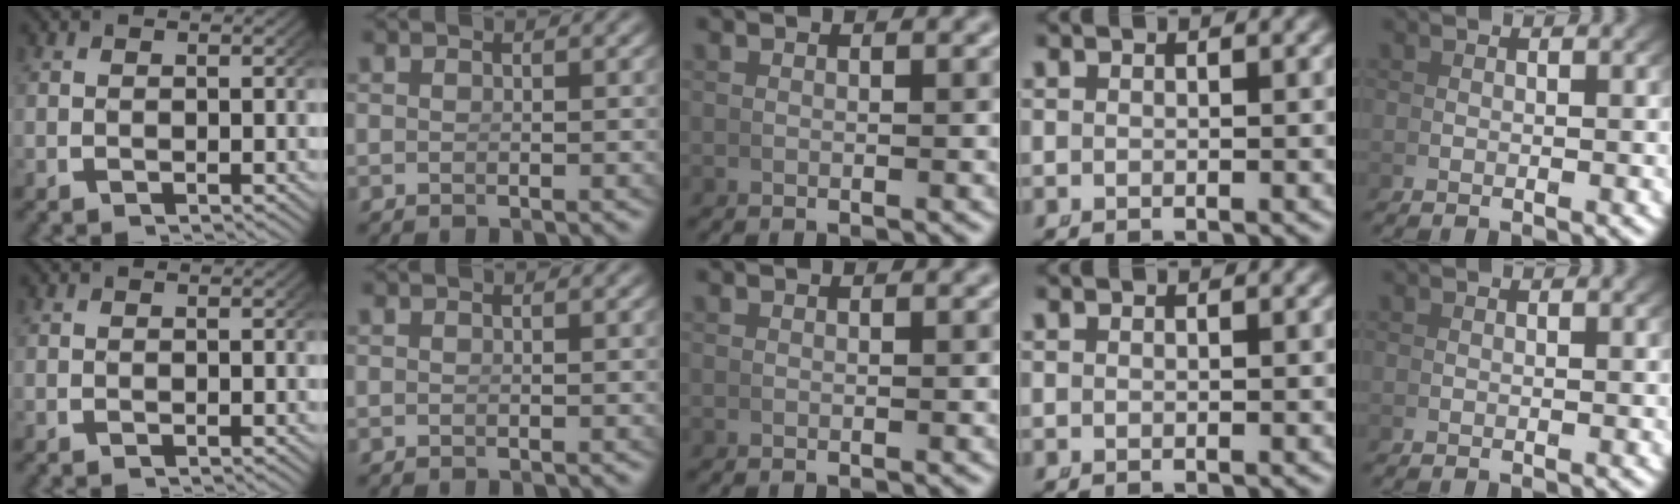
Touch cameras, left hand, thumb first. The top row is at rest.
{}